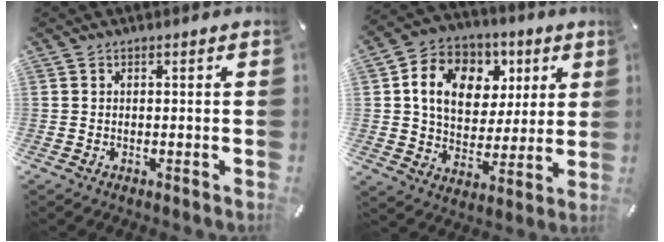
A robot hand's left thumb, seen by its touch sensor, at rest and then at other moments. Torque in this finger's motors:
{"motor_torque": [2.29, 2.43, 1.45, -1.32, 0.23]}